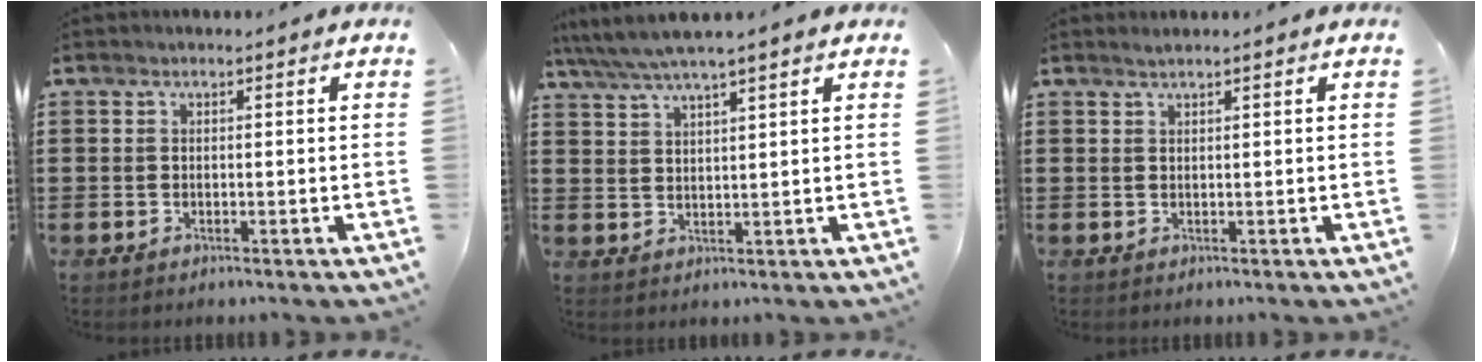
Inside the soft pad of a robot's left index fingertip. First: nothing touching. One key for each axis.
{"total": 4.4, "fx": 3.7, "fy": 0.2, "fz": 2.4, "tx": -0.056, "ty": -0.009, "tz": 0.064}
{"total": 0.9, "fx": 0.7, "fy": -0.1, "fz": 0.5, "tx": -0.009, "ty": 0.000, "tz": 0.013}